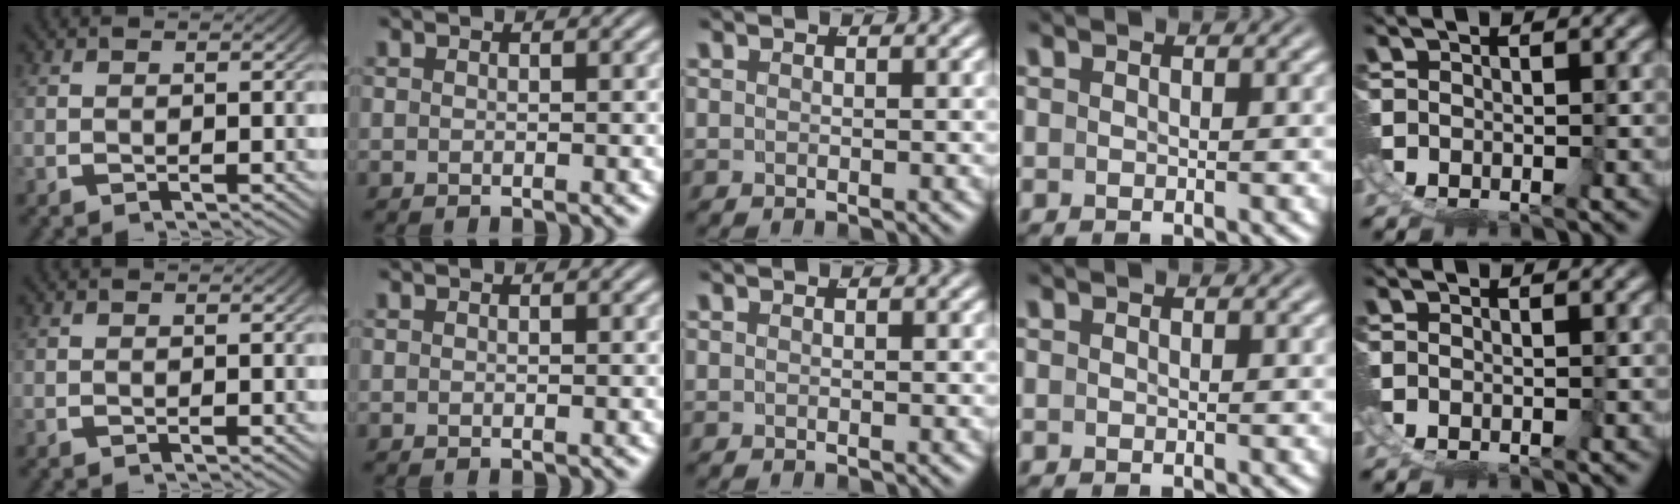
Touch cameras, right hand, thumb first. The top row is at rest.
{"little": {"total": 0.6, "force": [0.1, -0.6, -0.2], "torque": [0.005, 0.000, 0.002]}}